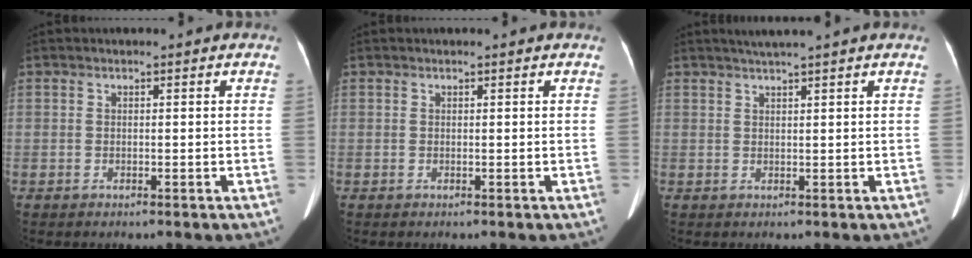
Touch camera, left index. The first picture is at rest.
{"total": 0.0}
{"total": 3.0, "force": [2.5, -0.8, 1.6], "torque": [-0.020, 0.014, 0.044]}